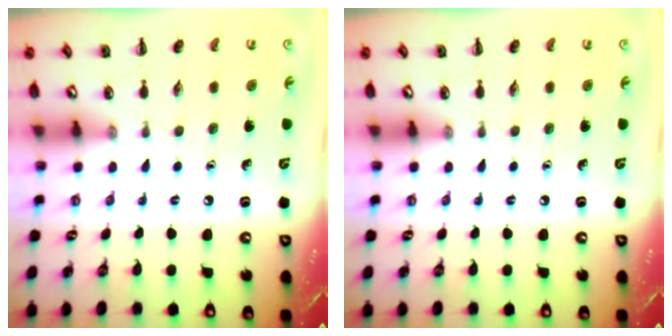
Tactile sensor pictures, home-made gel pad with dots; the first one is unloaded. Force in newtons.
{"total": 0.0}